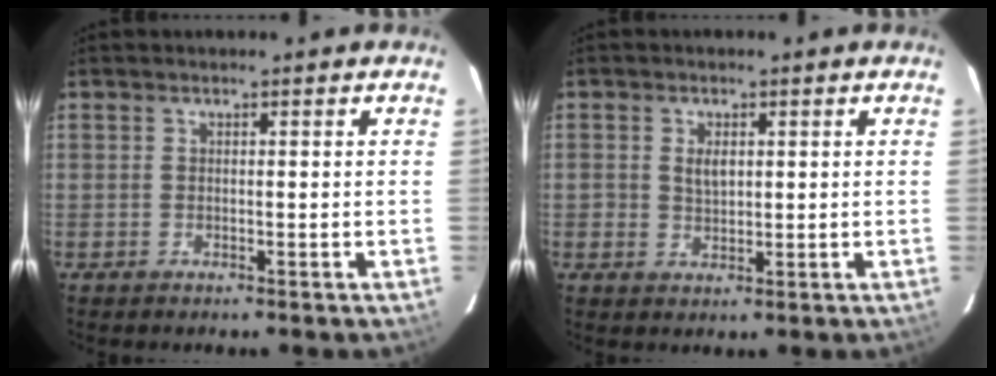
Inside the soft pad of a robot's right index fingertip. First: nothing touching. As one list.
[{"total": 3.0, "force": [0.6, 2.1, 2.0], "torque": [-0.034, 0.003, 0.013]}]